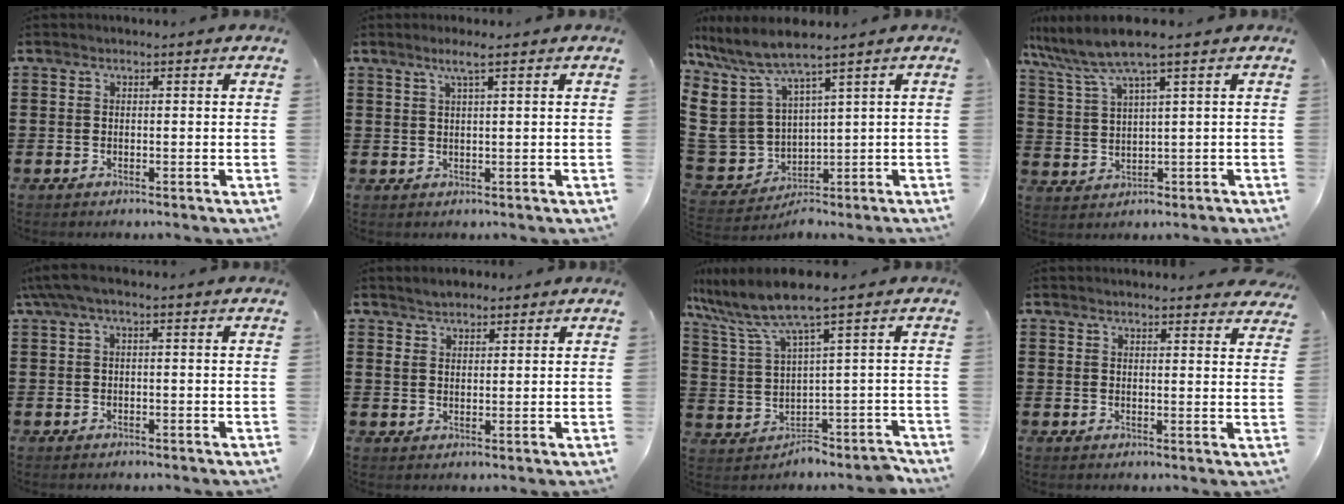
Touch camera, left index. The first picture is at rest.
{"total": 2.4, "force": [1.2, -0.1, 2.1], "torque": [-0.043, -0.001, 0.020]}
{"total": 8.6, "force": [3.8, 6.2, 4.7], "torque": [-0.154, -0.032, 0.068]}
{"total": 6.1, "force": [3.9, 1.0, 4.5], "torque": [-0.107, -0.013, 0.066]}
{"total": 2.3, "force": [-0.8, 0.5, 2.1], "torque": [-0.042, -0.002, -0.019]}
{"total": 2.5, "force": [2.2, 1.2, 0.6], "torque": [-0.018, 0.008, 0.041]}
{"total": 5.7, "force": [2.2, 1.2, 5.2], "torque": [-0.116, -0.023, 0.032]}
{"total": 2.4, "force": [2.4, 0.1, 0.3], "torque": [-0.004, -0.009, 0.044]}